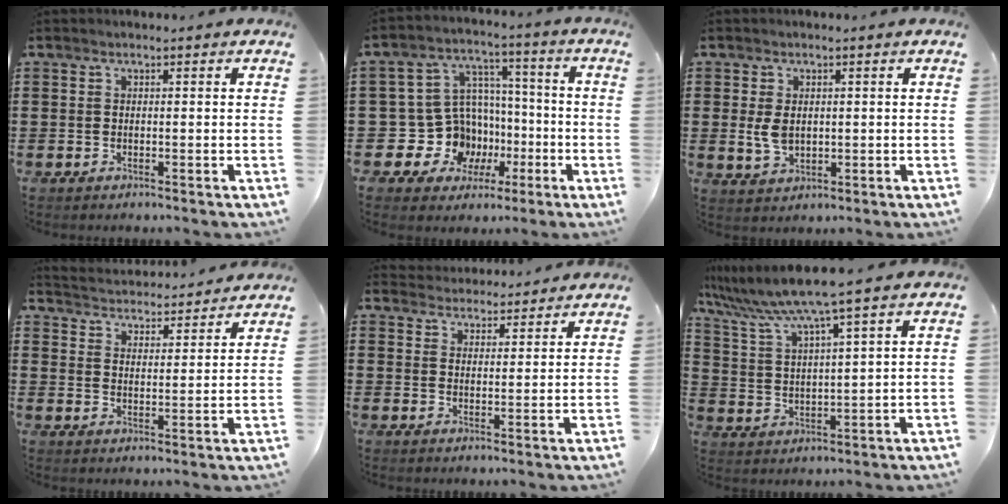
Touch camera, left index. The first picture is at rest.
{"total": 13.9, "force": [-3.5, 12.4, 5.3], "torque": [-0.136, -0.001, -0.035]}
{"total": 3.6, "force": [0.3, 2.3, 2.8], "torque": [-0.071, 0.000, 0.002]}
{"total": 3.7, "force": [3.7, -0.2, -0.4], "torque": [-0.015, -0.030, 0.060]}
{"total": 3.7, "force": [3.7, 0.4, -0.3], "torque": [-0.007, -0.016, 0.068]}
{"total": 7.9, "force": [6.5, -0.9, 4.3], "torque": [-0.107, -0.038, 0.108]}